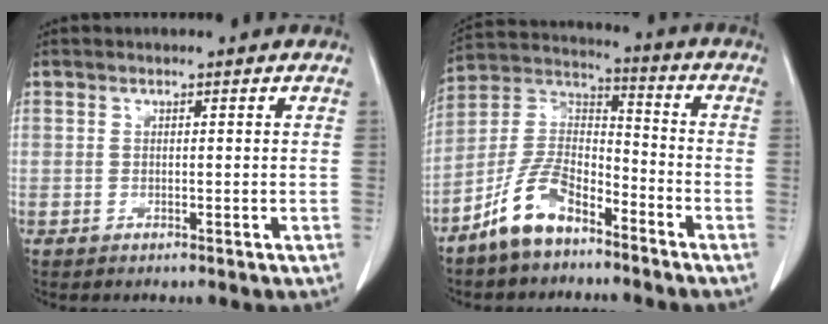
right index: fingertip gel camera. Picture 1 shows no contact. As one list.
[{"total": 10.9, "force": [-7.6, 4.6, 6.3], "torque": [-0.138, 0.013, -0.152]}]